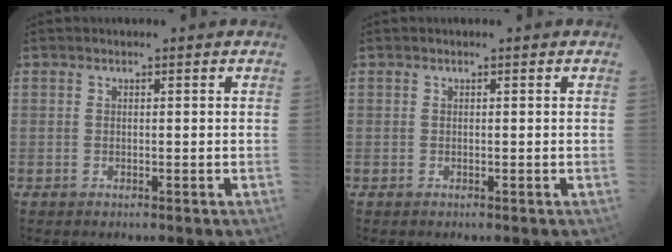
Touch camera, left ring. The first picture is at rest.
{"total": 0.0}